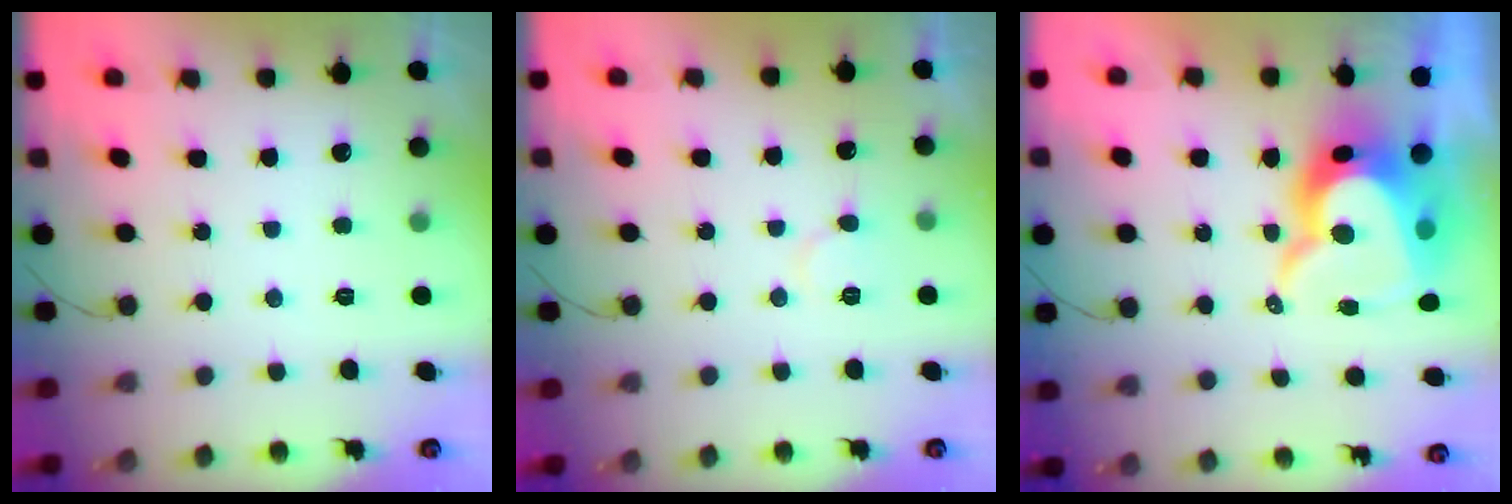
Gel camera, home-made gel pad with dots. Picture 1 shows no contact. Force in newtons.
{"total": 7.2, "press": 7.2, "slide": 0.6}
{"total": 16.8, "press": 16.8, "slide": 1.3}